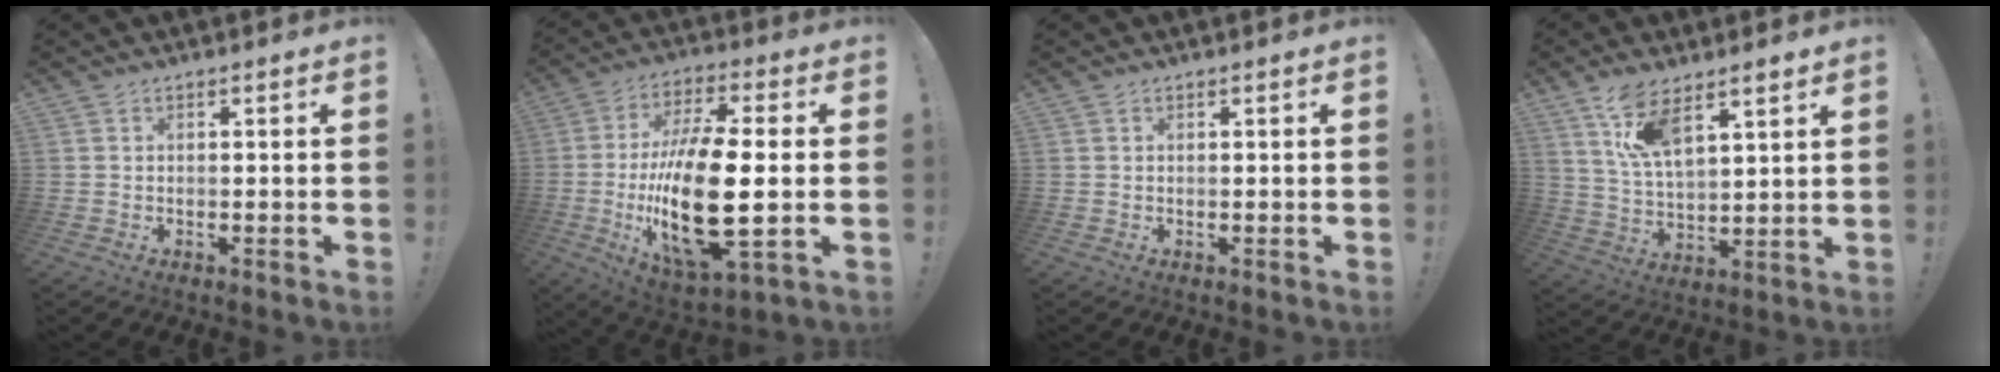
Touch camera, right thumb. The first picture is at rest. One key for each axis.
{"total": 23.7, "fx": -2.5, "fy": 8.3, "fz": 22.1, "tx": -0.442, "ty": -0.007, "tz": -0.040}
{"total": 0.0}
{"total": 10.7, "fx": 7.5, "fy": 4.0, "fz": 6.5, "tx": -0.125, "ty": -0.030, "tz": 0.139}